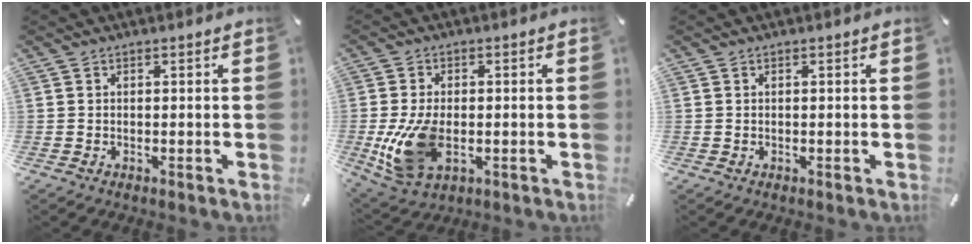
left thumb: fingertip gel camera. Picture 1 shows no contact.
{"total": 12.2, "force": [-1.9, 7.8, 9.2], "torque": [-0.195, -0.007, -0.029]}
{"total": 0.0}